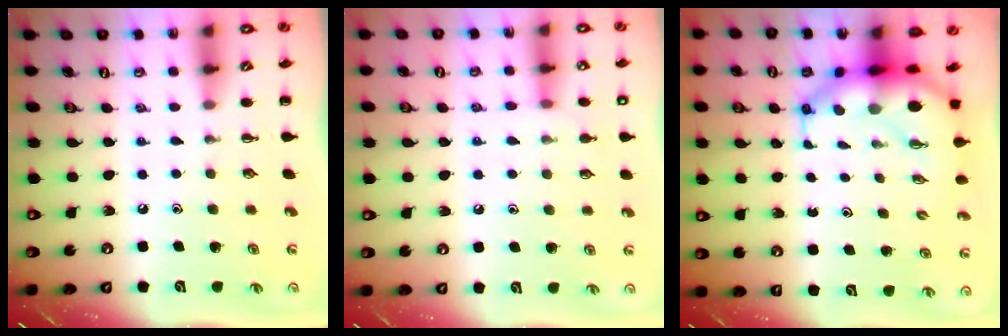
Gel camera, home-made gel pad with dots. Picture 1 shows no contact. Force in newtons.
{"total": 6.9, "press": 6.8, "slide": 1.6}
{"total": 7.9, "press": 7.6, "slide": 2.1}